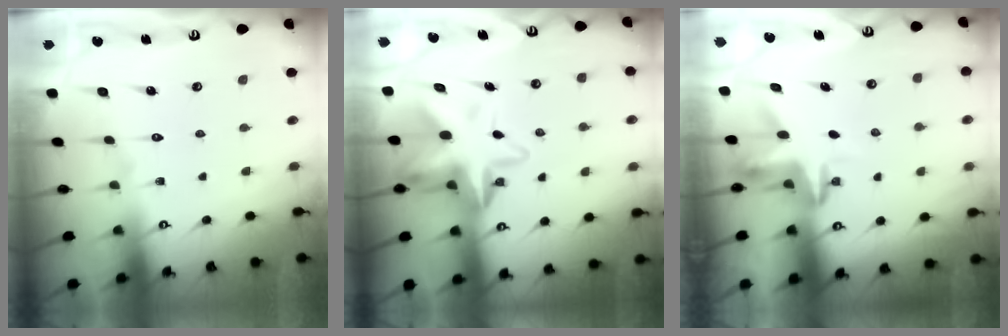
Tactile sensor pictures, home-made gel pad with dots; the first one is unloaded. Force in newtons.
{"total": 10.6, "press": 10.4, "slide": 1.8}
{"total": 3.6, "press": 3.6, "slide": 0.2}